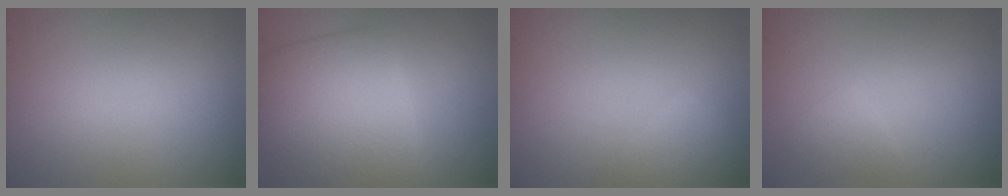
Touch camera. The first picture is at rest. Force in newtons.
{"total": 6.4, "press": 6.4, "slide": 0.2}
{"total": 2.9, "press": 2.9, "slide": 0.1}
{"total": 1.2, "press": 1.2, "slide": 0.1}